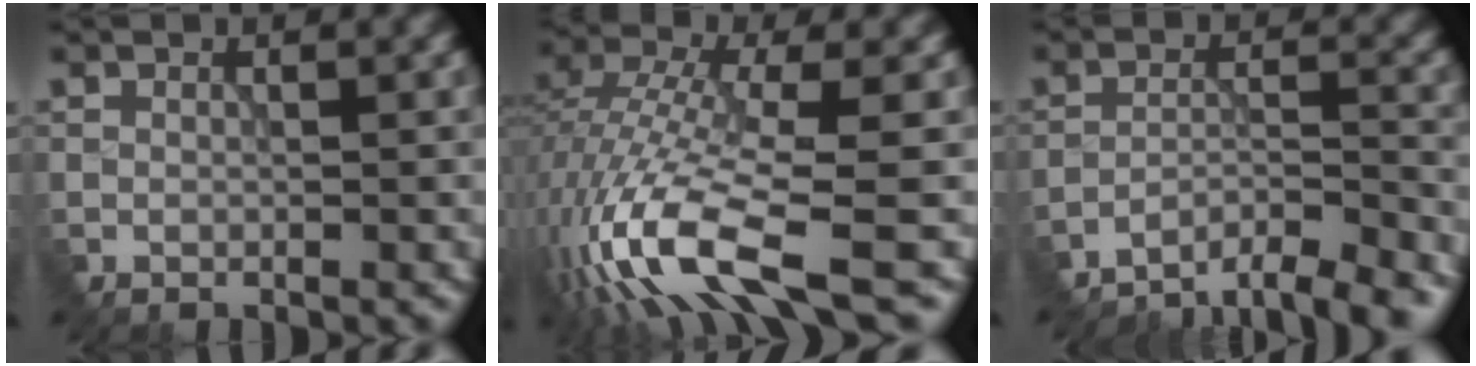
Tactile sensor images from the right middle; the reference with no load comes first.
{"total": 12.3, "force": [-5.2, 3.9, 10.4], "torque": [-0.241, -0.005, -0.093]}
{"total": 6.0, "force": [-5.7, 1.0, 1.6], "torque": [-0.032, 0.004, -0.090]}